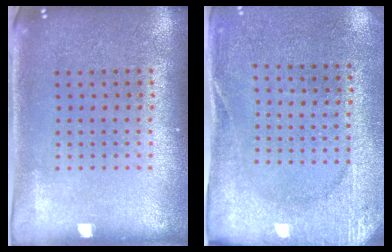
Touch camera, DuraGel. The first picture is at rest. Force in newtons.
{"total": 2.6, "press": 2.4, "slide": 1.0}